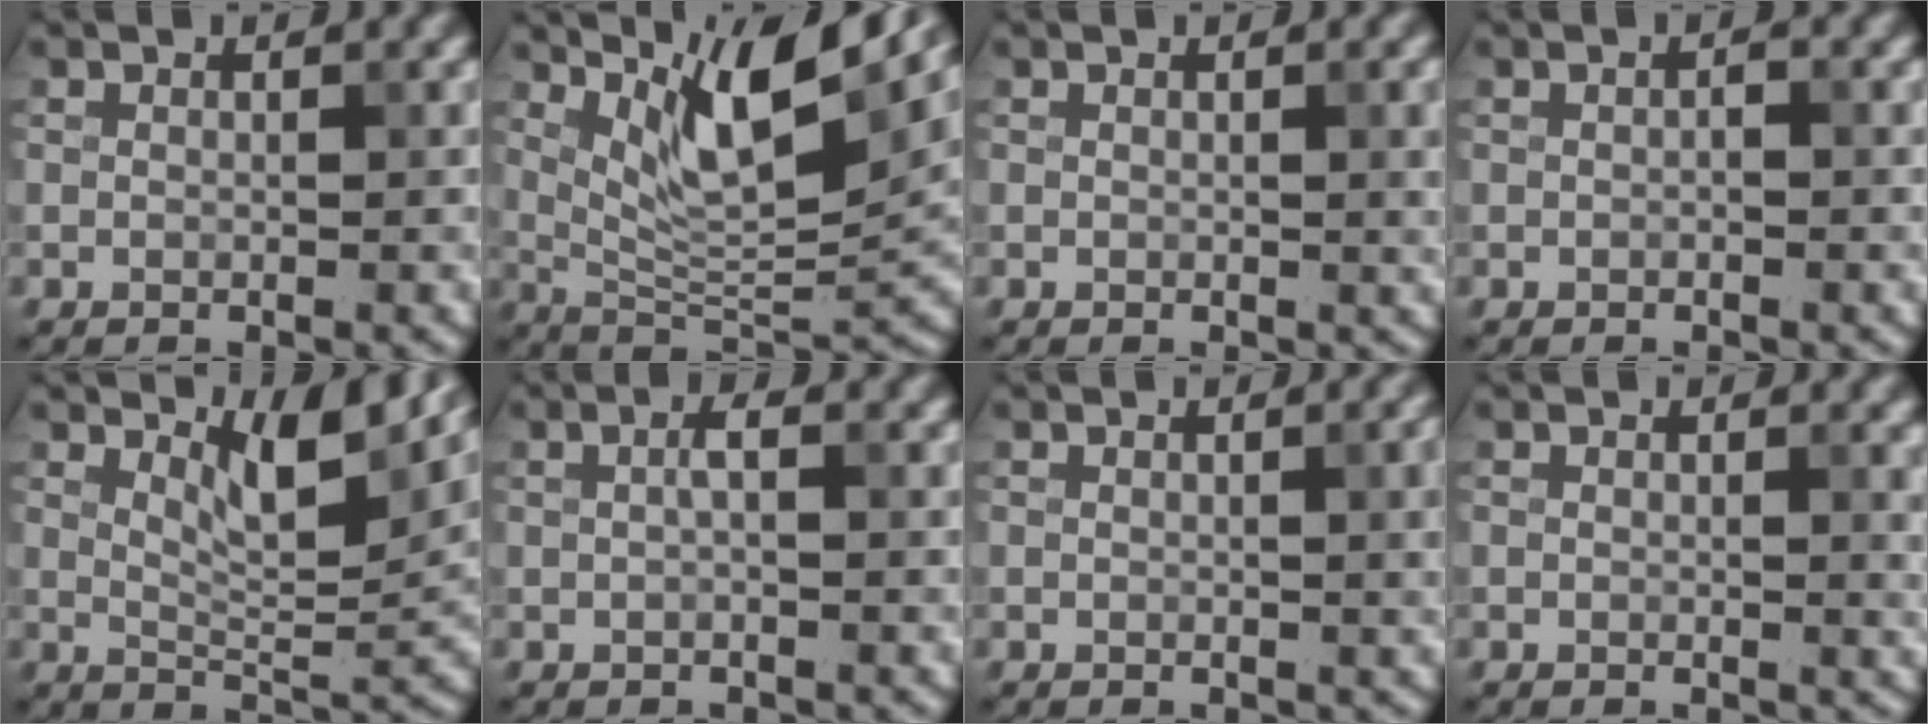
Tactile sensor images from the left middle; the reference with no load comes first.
{"total": 9.4, "force": [5.2, 2.1, 7.5], "torque": [-0.124, -0.005, 0.096]}
{"total": 2.5, "force": [0.4, 0.8, 2.4], "torque": [-0.024, 0.003, 0.001]}
{"total": 0.6, "force": [-0.1, 0.2, 0.5], "torque": [-0.011, 0.002, -0.001]}
{"total": 5.1, "force": [3.5, 1.2, 3.6], "torque": [-0.064, -0.006, 0.056]}
{"total": 1.1, "force": [0.1, 0.2, 1.1], "torque": [-0.024, 0.004, 0.002]}
{"total": 3.2, "force": [0.3, 1.1, 3.0], "torque": [-0.029, 0.006, 0.001]}
{"total": 1.6, "force": [0.3, 0.5, 1.4], "torque": [-0.012, 0.000, 0.001]}